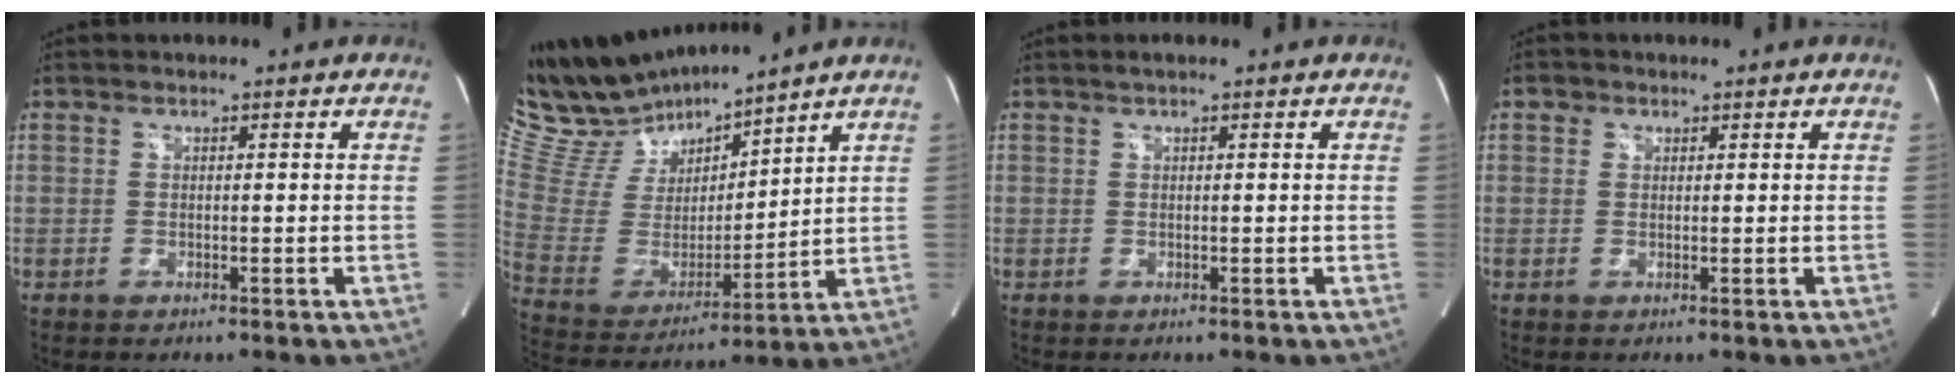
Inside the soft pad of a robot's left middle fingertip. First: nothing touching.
{"total": 15.5, "force": [14.4, 3.2, 4.5], "torque": [-0.105, 0.001, 0.290]}
{"total": 0.8, "force": [0.5, 0.1, 0.6], "torque": [-0.015, 0.007, 0.010]}
{"total": 1.2, "force": [0.6, 1.0, 0.1], "torque": [0.006, 0.003, 0.005]}